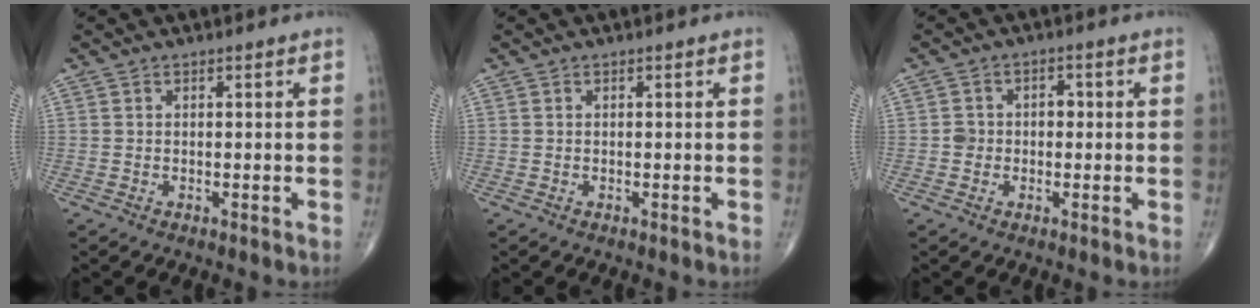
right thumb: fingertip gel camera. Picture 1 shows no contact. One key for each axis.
{"total": 0.0}
{"total": 3.5, "fx": -0.2, "fy": 3.0, "fz": 1.8, "tx": -0.010, "ty": 0.016, "tz": -0.005}